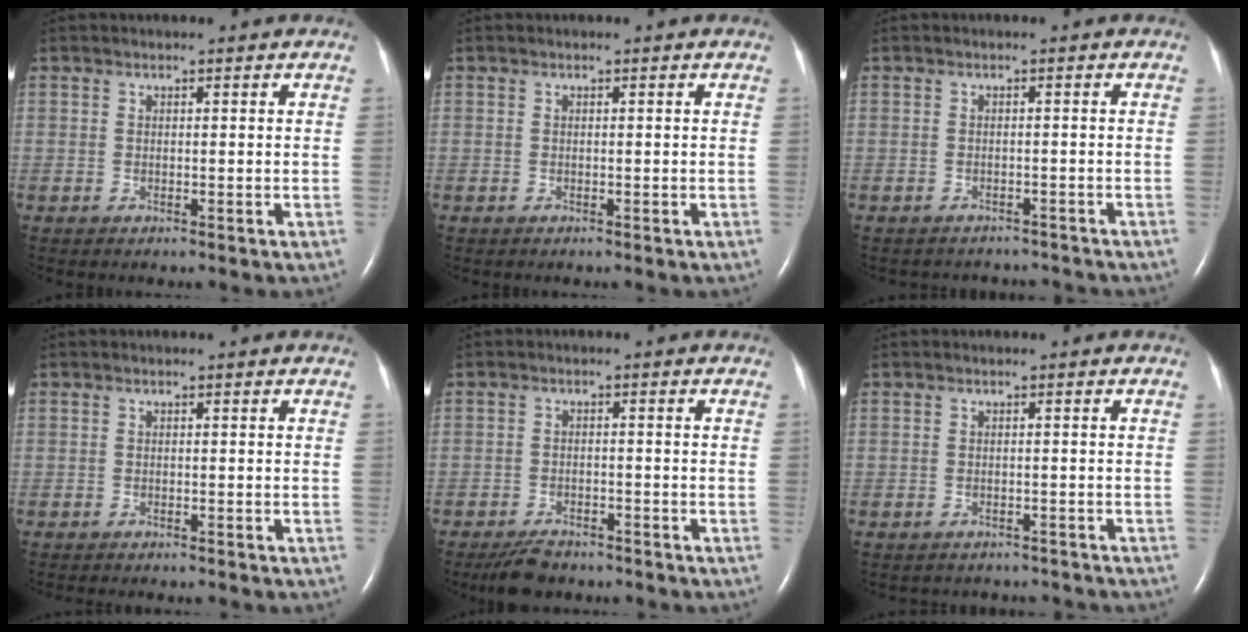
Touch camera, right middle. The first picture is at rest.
{"total": 0.0}
{"total": 6.0, "force": [-5.7, 1.8, 0.3], "torque": [-0.005, 0.003, -0.061]}
{"total": 4.0, "force": [-3.6, 0.5, 1.8], "torque": [-0.022, -0.005, -0.042]}
{"total": 4.9, "force": [-4.2, 1.7, 1.7], "torque": [-0.038, -0.008, -0.071]}
{"total": 5.4, "force": [-5.1, 1.9, 0.4], "torque": [-0.003, 0.001, -0.053]}